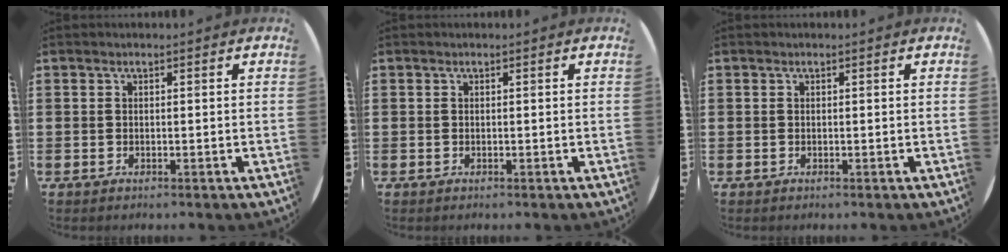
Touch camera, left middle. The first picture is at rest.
{"total": 0.0}
{"total": 0.0}